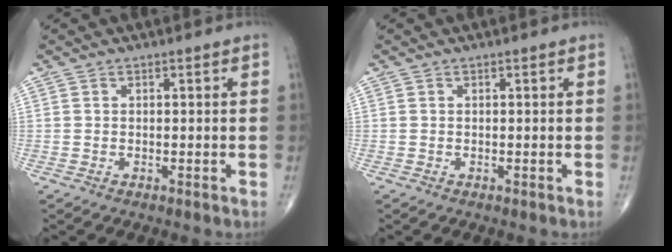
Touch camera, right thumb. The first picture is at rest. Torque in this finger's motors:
{"motor_torque": [0.08, 0.07, -0.03, -0.01, 0.02]}